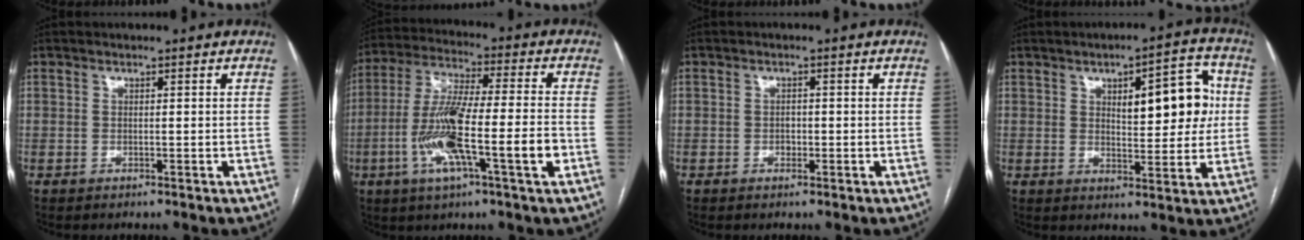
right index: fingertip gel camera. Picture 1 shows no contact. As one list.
[{"total": 15.3, "force": [-4.4, 1.2, 14.6], "torque": [-0.278, -0.001, -0.080]}, {"total": 1.2, "force": [-0.3, 0.9, 0.7], "torque": [-0.009, 0.003, -0.004]}, {"total": 10.6, "force": [2.3, 3.8, 9.7], "torque": [-0.124, 0.021, 0.036]}]